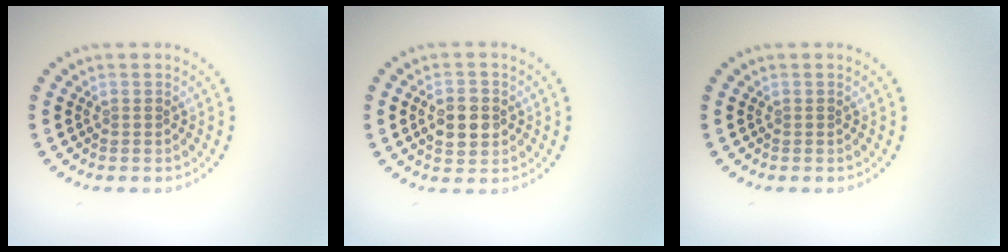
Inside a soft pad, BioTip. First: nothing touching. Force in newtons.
{"total": 3.6, "press": 3.6, "slide": 0.2}
{"total": 0.0}